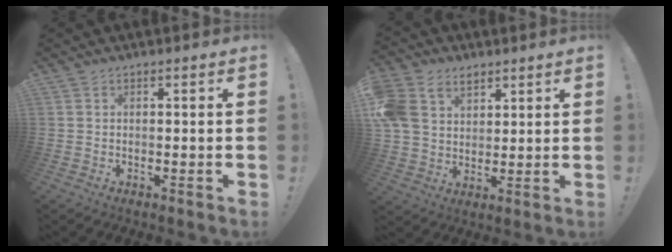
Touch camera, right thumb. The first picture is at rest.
{"total": 13.0, "force": [5.9, 10.0, 5.9], "torque": [-0.119, -0.021, 0.121]}